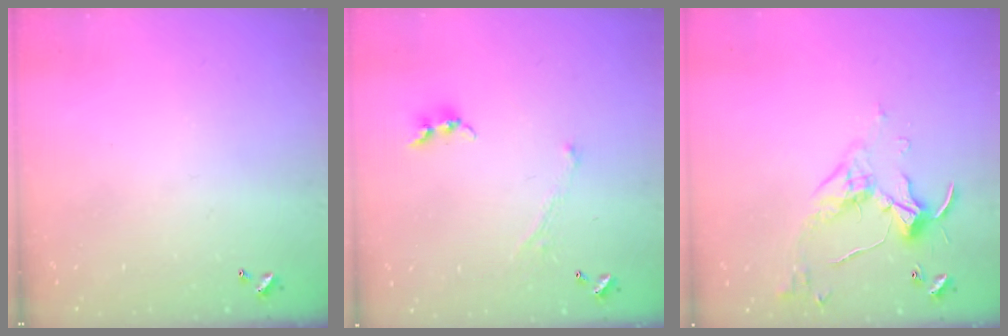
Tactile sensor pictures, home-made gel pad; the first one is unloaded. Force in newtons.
{"total": 1.3, "press": 1.2, "slide": 0.5}
{"total": 5.0, "press": 5.0, "slide": 0.5}